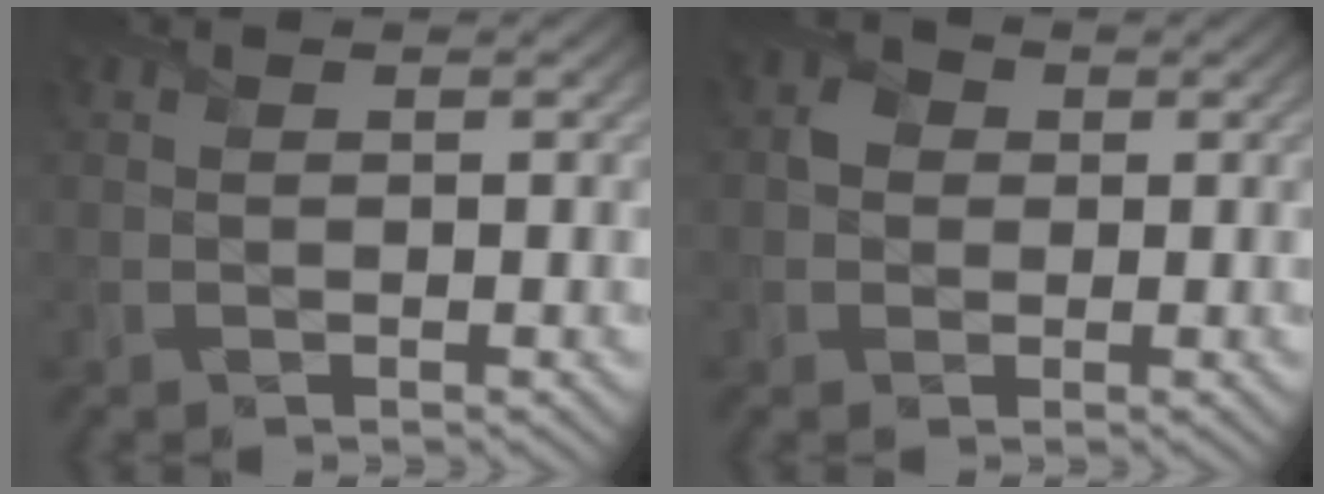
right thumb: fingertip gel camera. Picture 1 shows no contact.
{"total": 2.3, "force": [0.1, 2.2, 0.7], "torque": [-0.015, 0.001, -0.007]}